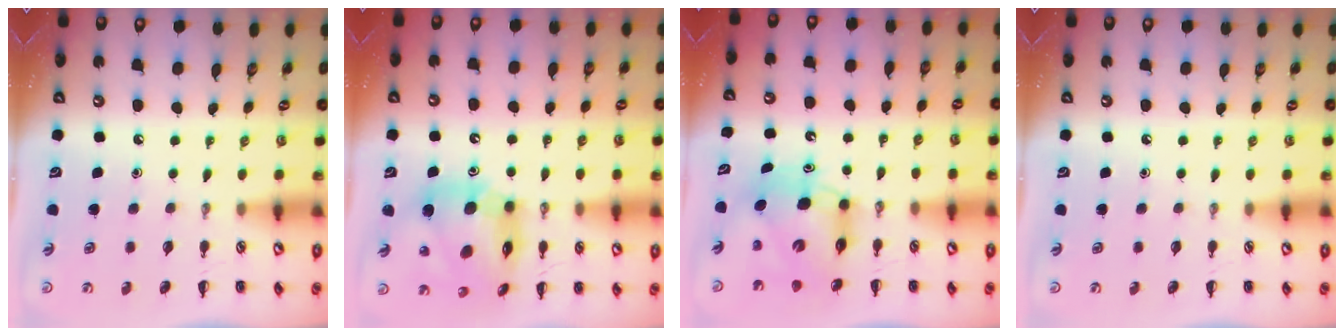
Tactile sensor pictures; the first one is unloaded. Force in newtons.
{"total": 14.9, "press": 14.3, "slide": 4.2}
{"total": 9.1, "press": 8.8, "slide": 2.2}
{"total": 0.0}